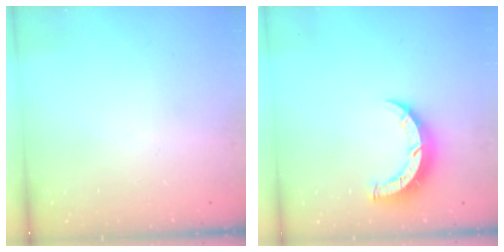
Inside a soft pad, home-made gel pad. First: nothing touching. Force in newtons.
{"total": 9.0, "press": 9.0, "slide": 0.7}